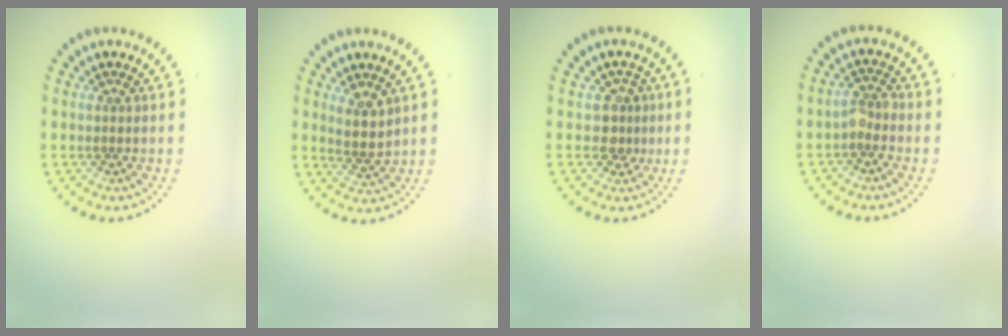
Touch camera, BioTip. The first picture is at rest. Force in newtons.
{"total": 2.6, "press": 2.2, "slide": 1.4}
{"total": 2.0, "press": 1.7, "slide": 1.2}
{"total": 1.8, "press": 1.5, "slide": 1.0}